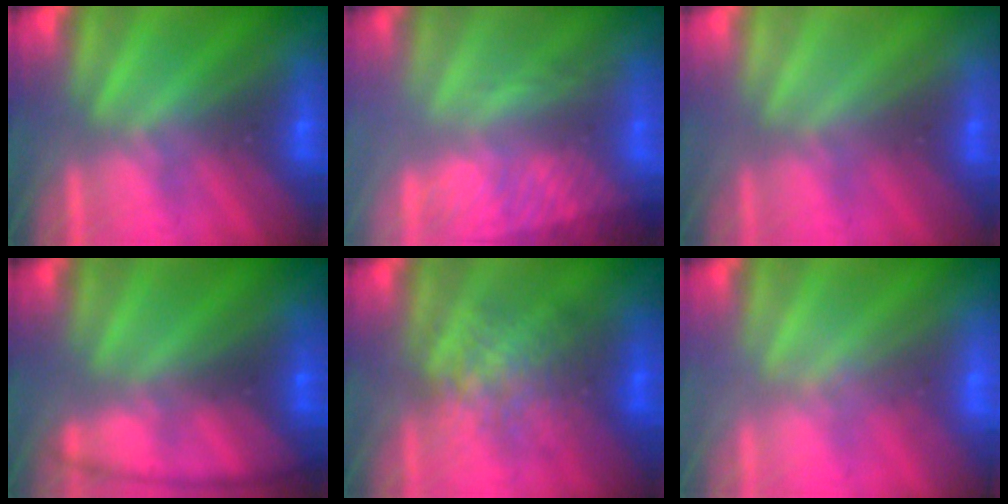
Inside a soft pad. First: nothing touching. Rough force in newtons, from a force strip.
{"total": 2.9}
{"total": 3.1}
{"total": 10.9}
{"total": 2.2}
{"total": 1.6}